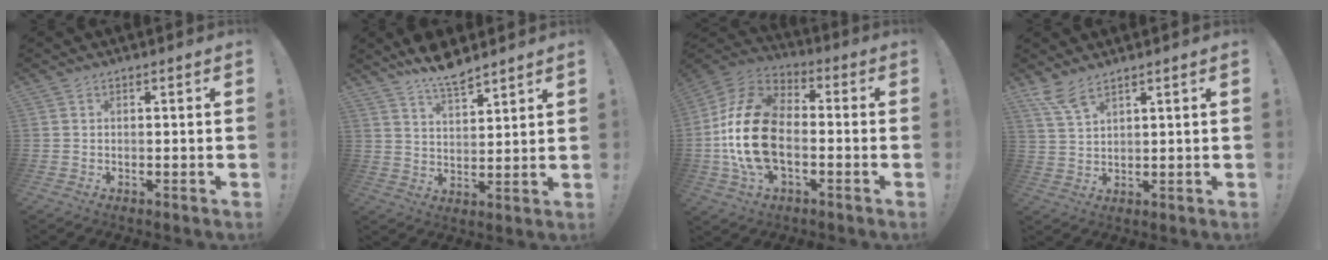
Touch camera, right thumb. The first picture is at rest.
{"total": 8.3, "force": [7.0, 2.1, 3.9], "torque": [-0.068, -0.048, 0.127]}
{"total": 21.6, "force": [-3.3, 13.4, 16.6], "torque": [-0.321, 0.034, -0.044]}
{"total": 5.6, "force": [4.4, 1.1, 3.3], "torque": [-0.072, -0.020, 0.081]}